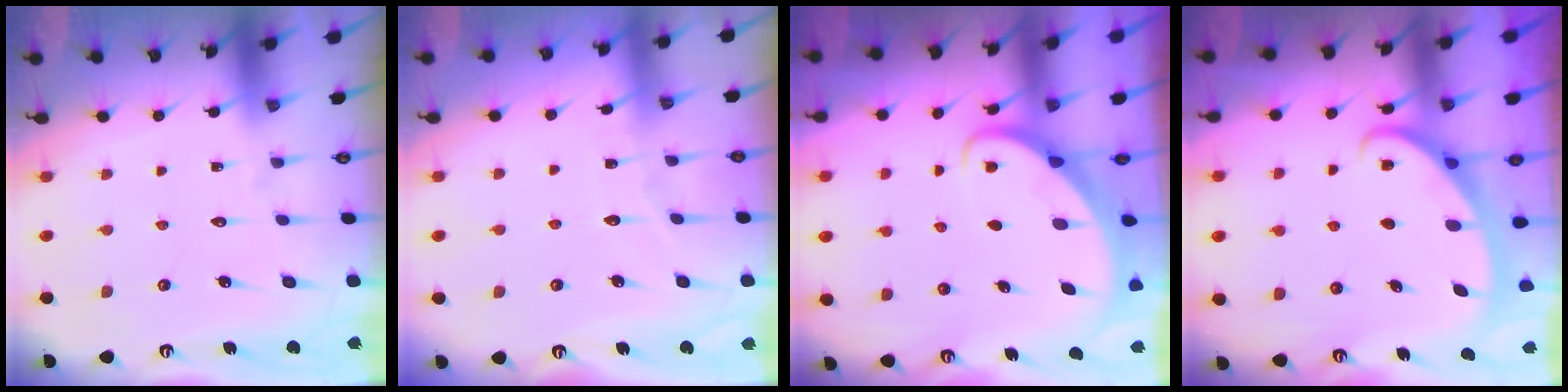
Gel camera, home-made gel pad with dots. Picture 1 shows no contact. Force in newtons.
{"total": 3.9, "press": 3.9, "slide": 0.5}
{"total": 2.5, "press": 2.5, "slide": 0.2}
{"total": 2.6, "press": 2.5, "slide": 0.4}